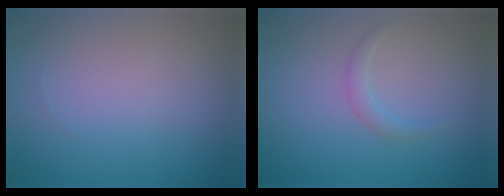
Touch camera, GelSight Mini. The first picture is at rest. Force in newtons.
{"total": 1.1, "press": 1.1, "slide": 0.1}